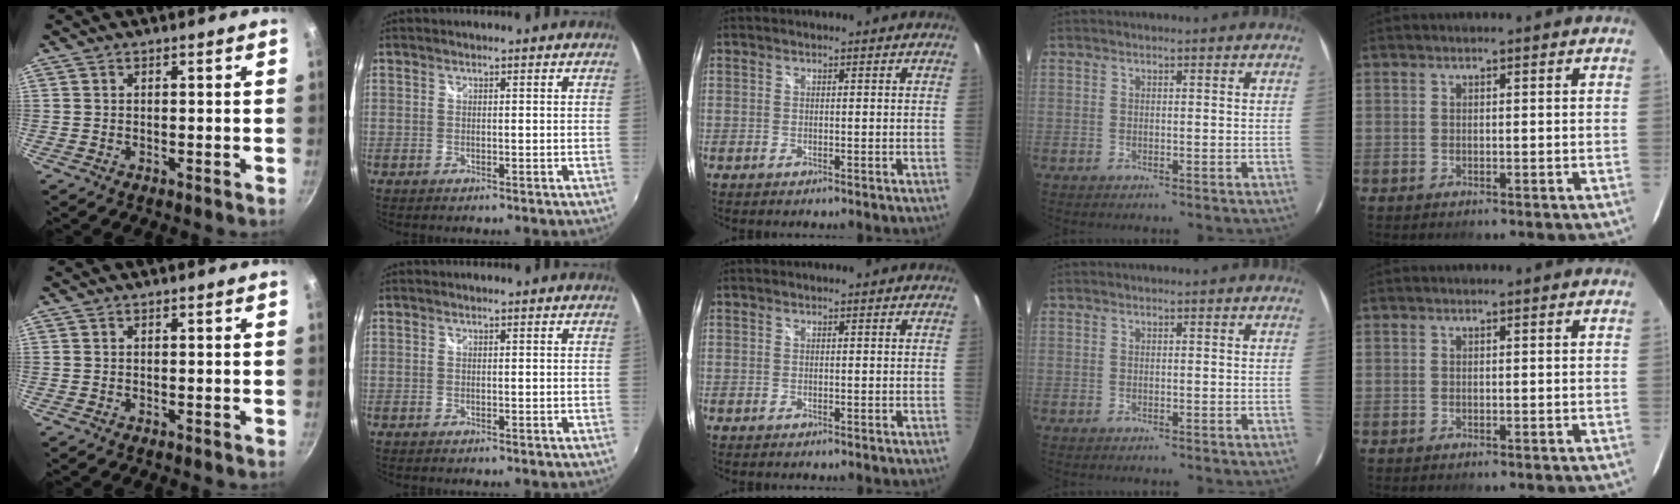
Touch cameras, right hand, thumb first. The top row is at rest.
{}